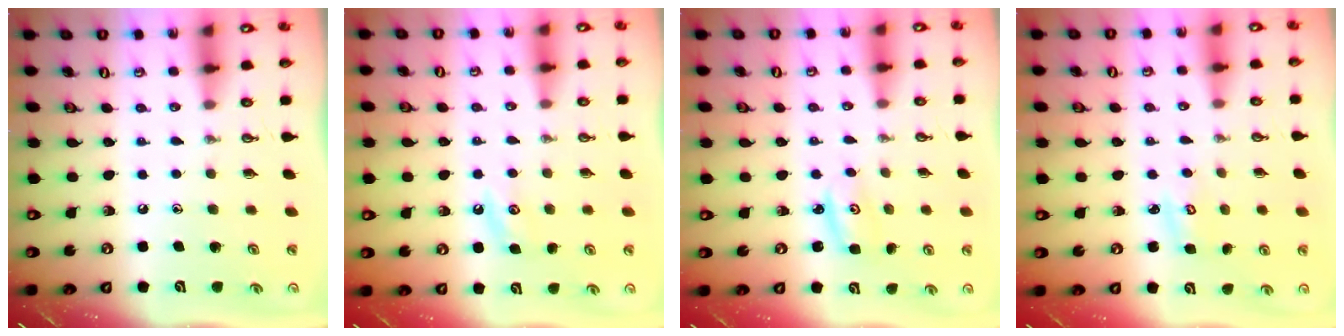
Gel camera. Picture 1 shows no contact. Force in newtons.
{"total": 5.7, "press": 5.7, "slide": 0.4}
{"total": 2.8, "press": 2.8, "slide": 0.3}
{"total": 3.5, "press": 3.5, "slide": 0.3}